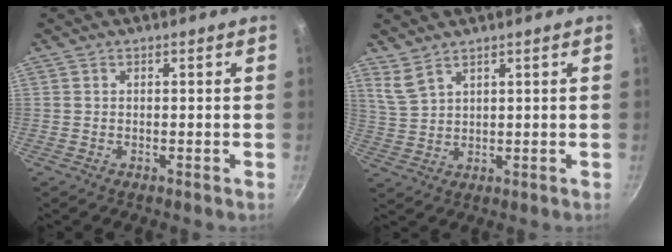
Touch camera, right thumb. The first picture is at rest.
{"total": 4.0, "force": [3.2, 1.5, 1.9], "torque": [-0.038, -0.014, 0.075]}